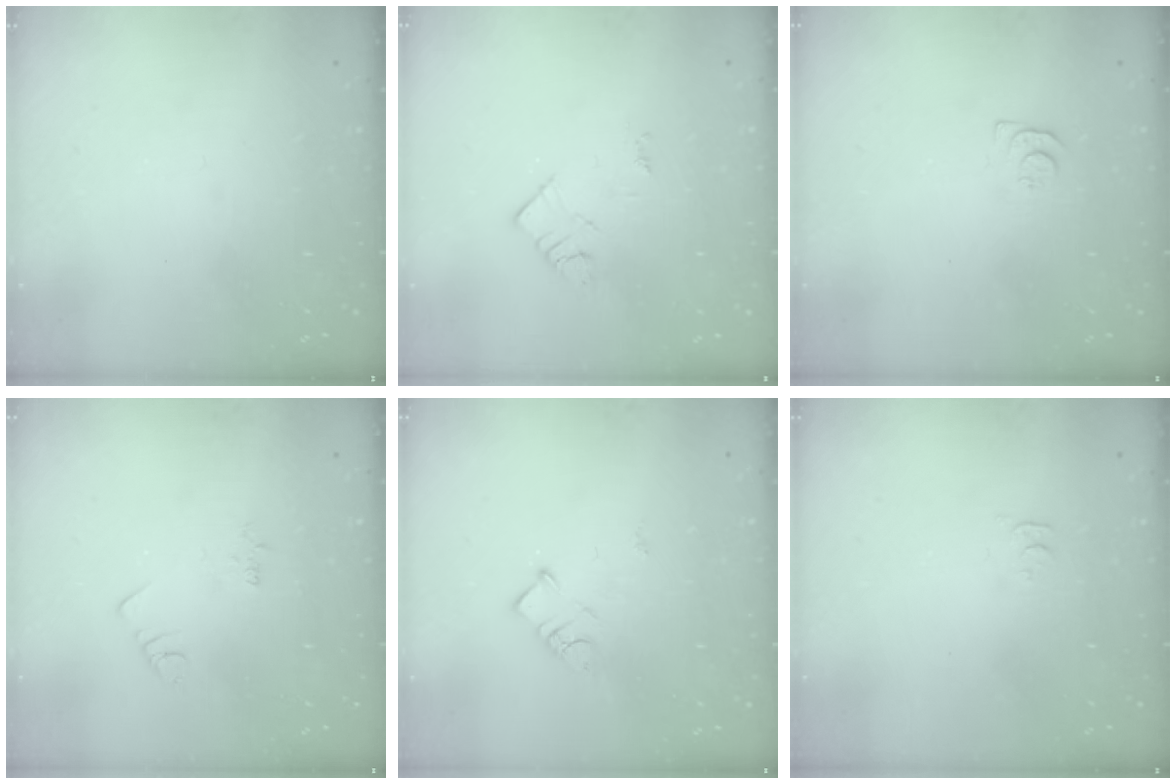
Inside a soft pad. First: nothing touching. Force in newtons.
{"total": 3.0, "press": 3.0, "slide": 0.4}
{"total": 4.3, "press": 4.3, "slide": 0.6}
{"total": 1.9, "press": 1.9, "slide": 0.3}
{"total": 4.3, "press": 4.3, "slide": 0.1}
{"total": 3.4, "press": 3.4, "slide": 0.5}